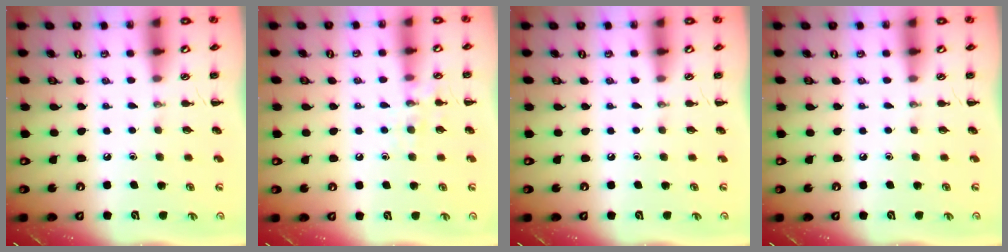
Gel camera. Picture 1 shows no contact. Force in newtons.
{"total": 7.9, "press": 7.8, "slide": 1.0}
{"total": 0.0}
{"total": 0.0}